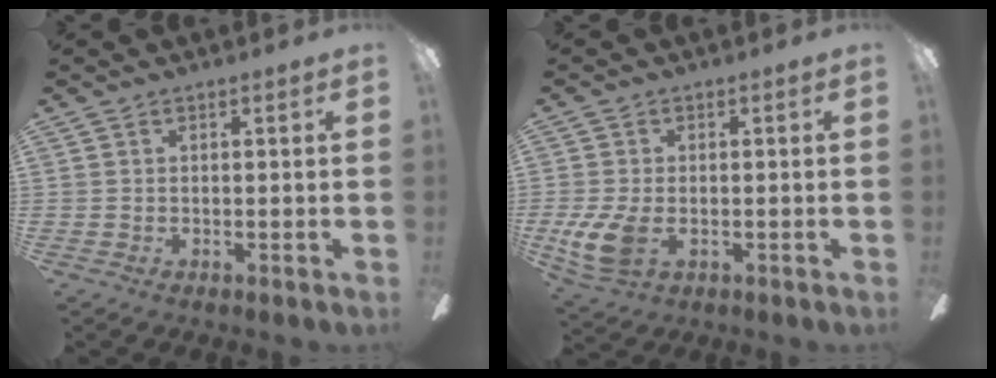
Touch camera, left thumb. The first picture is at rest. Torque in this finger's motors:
{"motor_torque": [-0.04, 0.27, 0.06, -0.05, 0.03]}